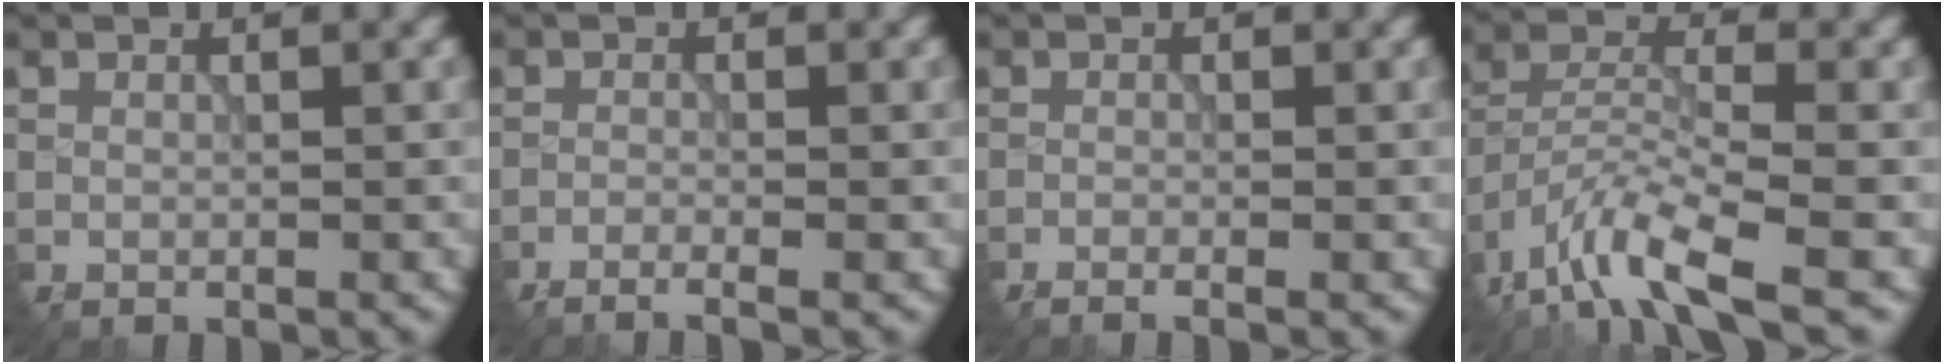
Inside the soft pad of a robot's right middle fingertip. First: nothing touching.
{"total": 2.6, "force": [-2.0, 0.5, 1.7], "torque": [-0.035, -0.006, -0.037]}
{"total": 2.0, "force": [-1.3, 0.5, 1.5], "torque": [-0.029, -0.004, -0.023]}
{"total": 8.4, "force": [-6.1, 2.1, 5.4], "torque": [-0.106, -0.003, -0.125]}